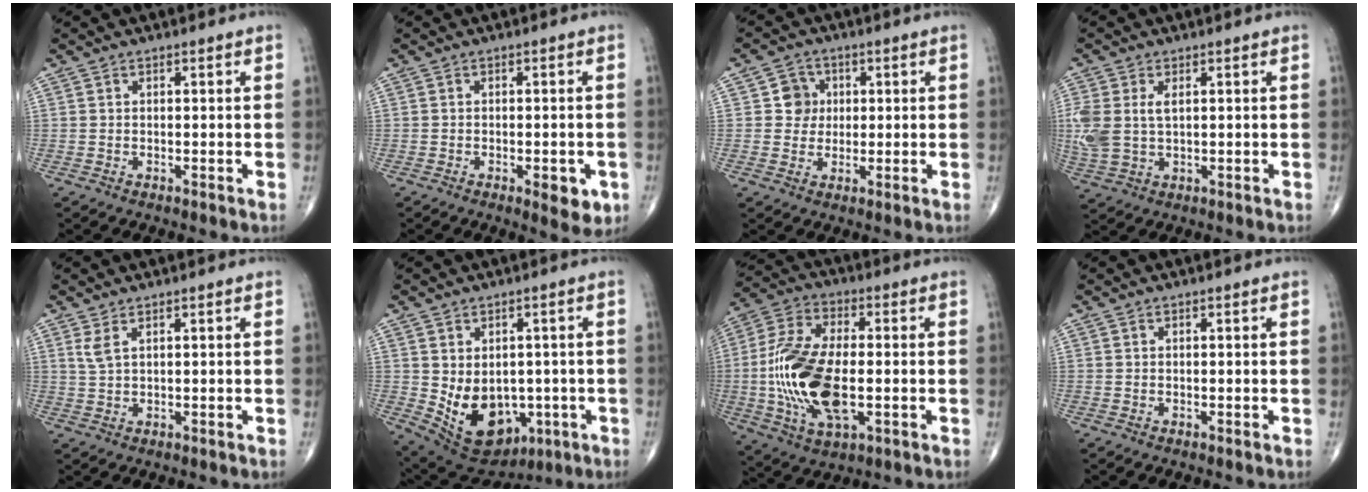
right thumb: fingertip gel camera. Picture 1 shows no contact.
{"total": 4.9, "force": [-1.8, 2.0, 4.2], "torque": [-0.041, -0.002, -0.018]}
{"total": 4.7, "force": [0.8, 4.5, 1.2], "torque": [0.011, 0.006, 0.006]}
{"total": 8.3, "force": [1.3, 5.0, 6.5], "torque": [-0.167, 0.005, 0.035]}
{"total": 2.3, "force": [1.2, 0.7, 1.8], "torque": [-0.046, 0.002, 0.033]}
{"total": 13.4, "force": [-2.2, 9.8, 8.9], "torque": [-0.117, 0.001, -0.001]}
{"total": 18.3, "force": [-2.1, 8.8, 15.9], "torque": [-0.331, 0.003, -0.037]}
{"total": 0.0}